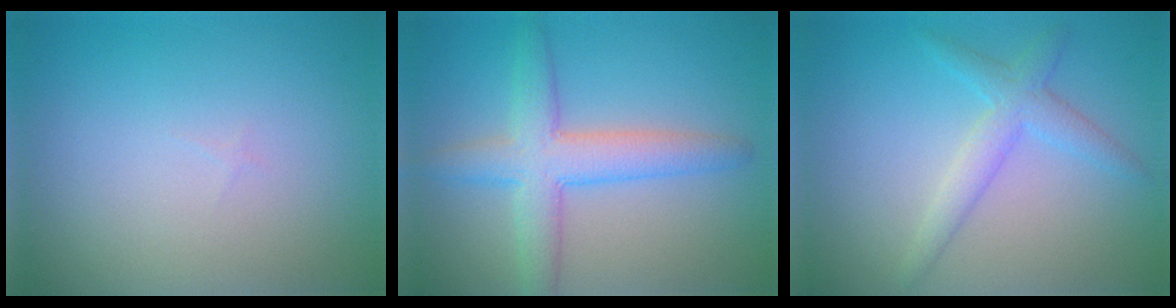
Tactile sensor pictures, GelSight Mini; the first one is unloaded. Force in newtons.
{"total": 5.0, "press": 5.0, "slide": 0.2}
{"total": 2.9, "press": 2.9, "slide": 0.1}